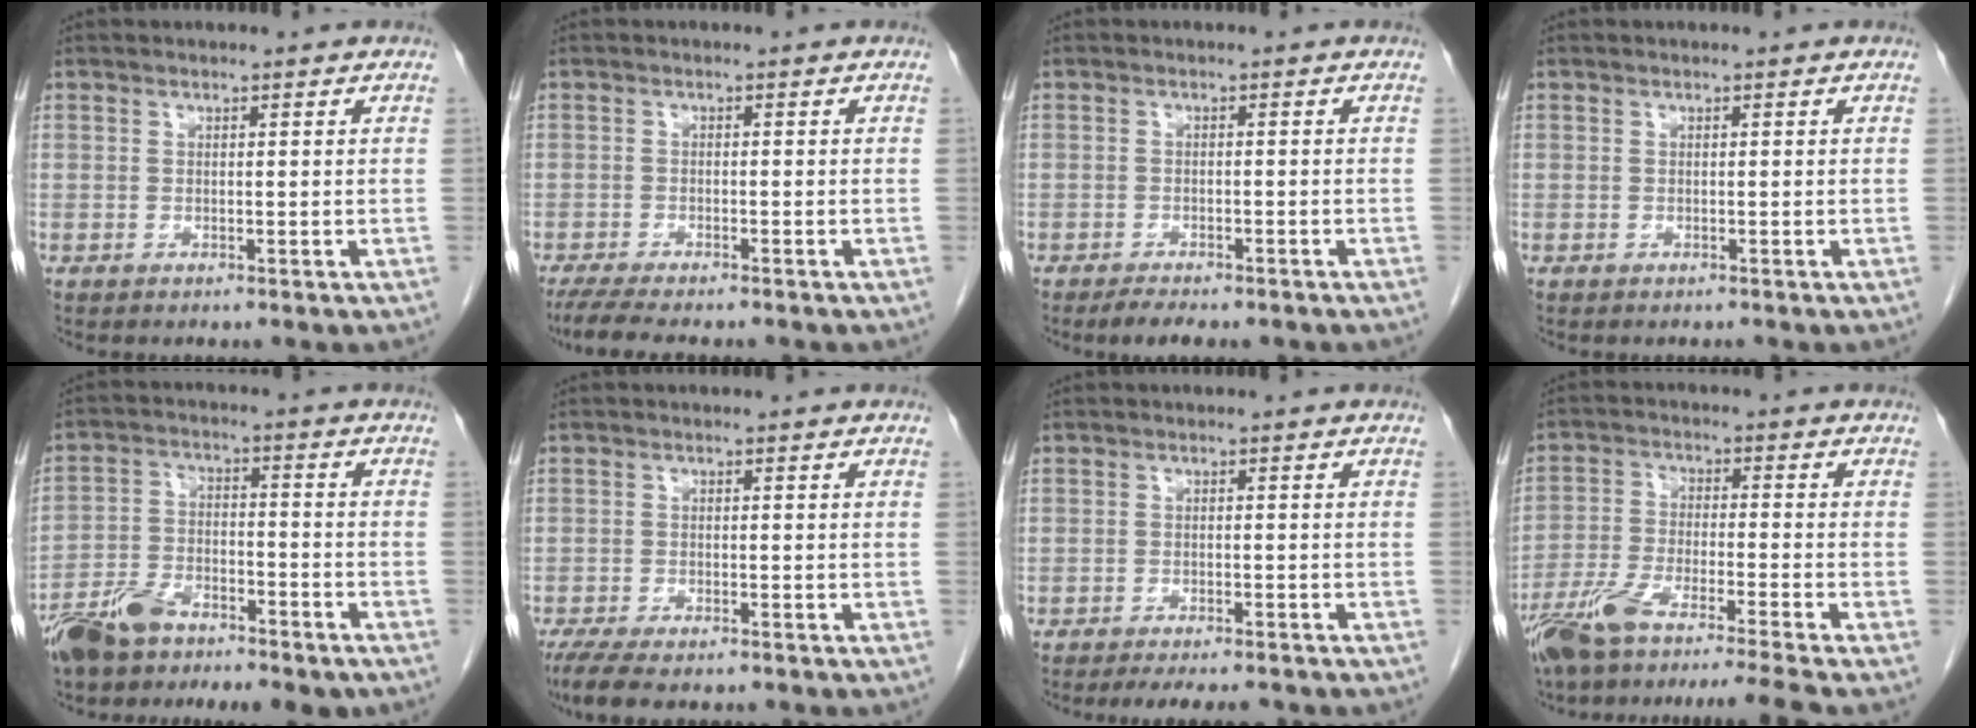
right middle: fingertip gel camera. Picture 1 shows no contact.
{"total": 7.3, "force": [-6.1, 1.2, 3.8], "torque": [-0.060, -0.016, -0.096]}
{"total": 5.3, "force": [-4.3, 0.7, 2.9], "torque": [-0.038, -0.009, -0.065]}
{"total": 0.0}
{"total": 10.7, "force": [-8.2, 4.2, 5.4], "torque": [-0.107, 0.002, -0.144]}
{"total": 7.0, "force": [-5.5, 1.9, 3.9], "torque": [-0.064, -0.015, -0.088]}
{"total": 6.9, "force": [-6.1, 1.3, 3.0], "torque": [-0.036, -0.009, -0.084]}
{"total": 13.9, "force": [-11.7, -1.4, 7.4], "torque": [-0.133, -0.027, -0.195]}